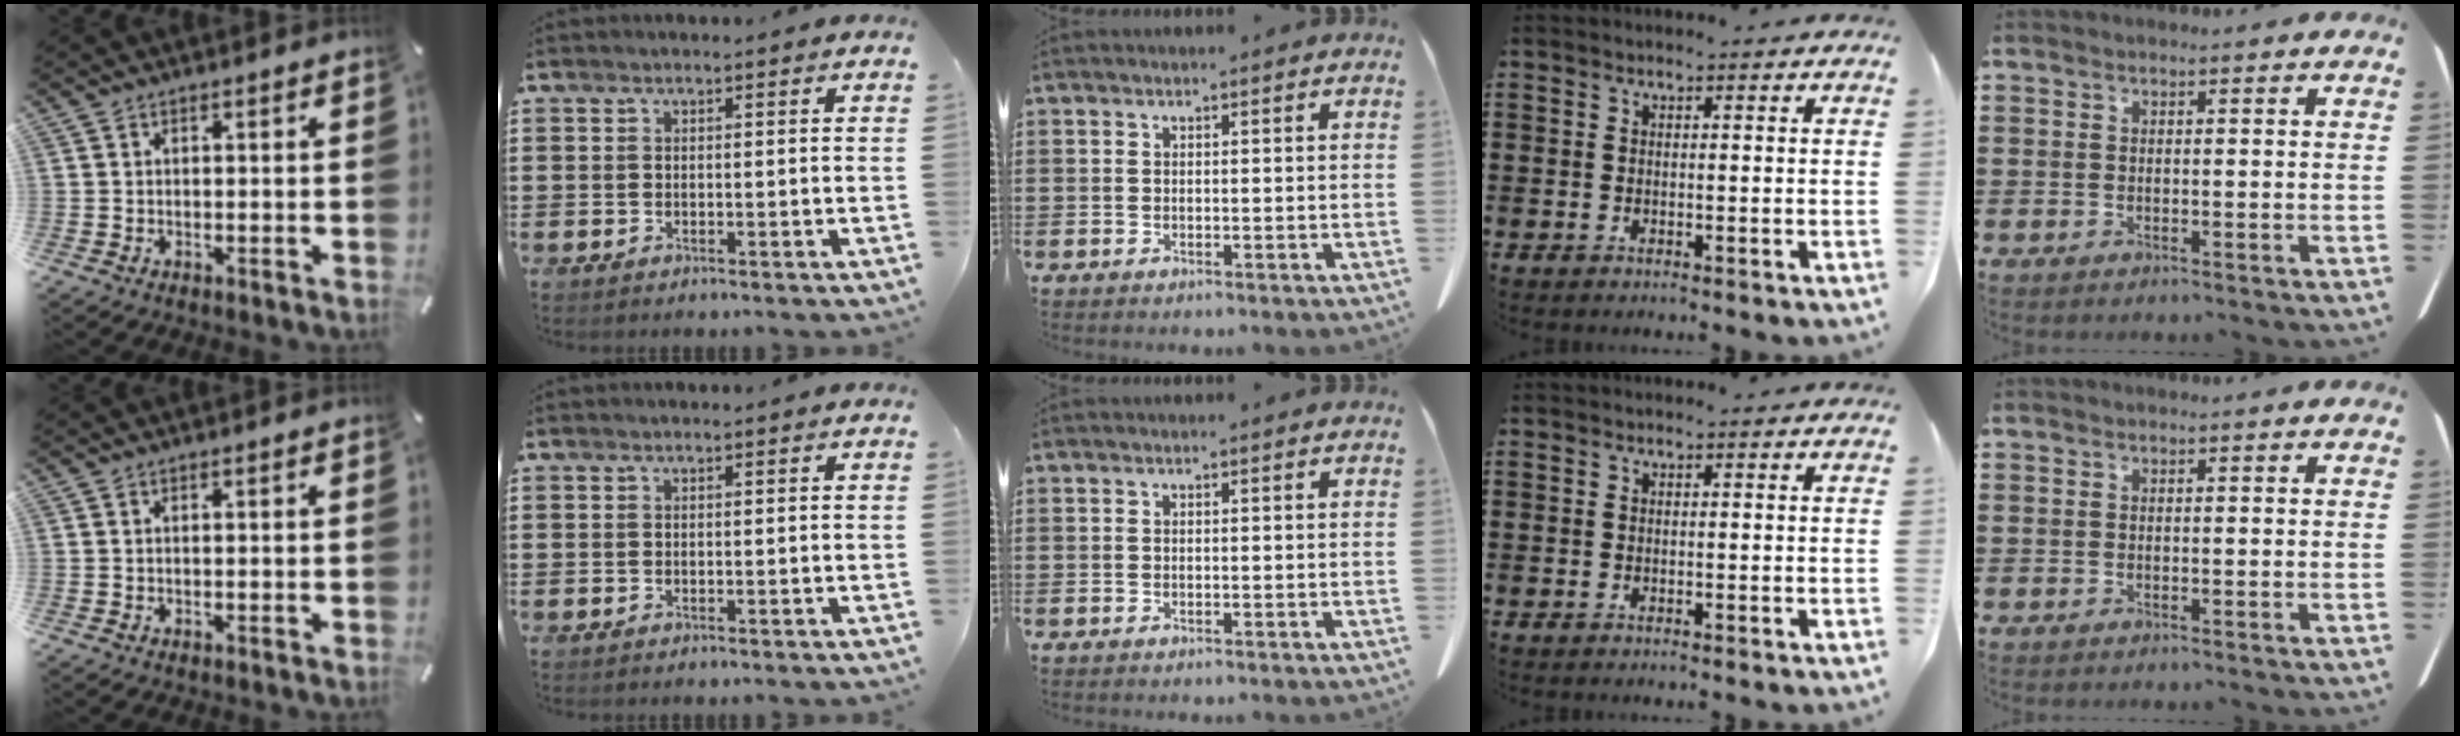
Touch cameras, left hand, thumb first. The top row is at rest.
{}